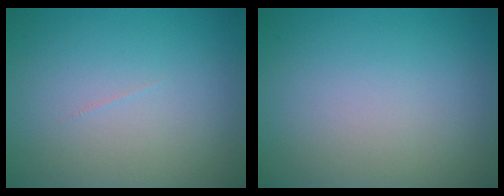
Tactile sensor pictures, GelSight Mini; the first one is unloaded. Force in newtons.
{"total": 0.0}